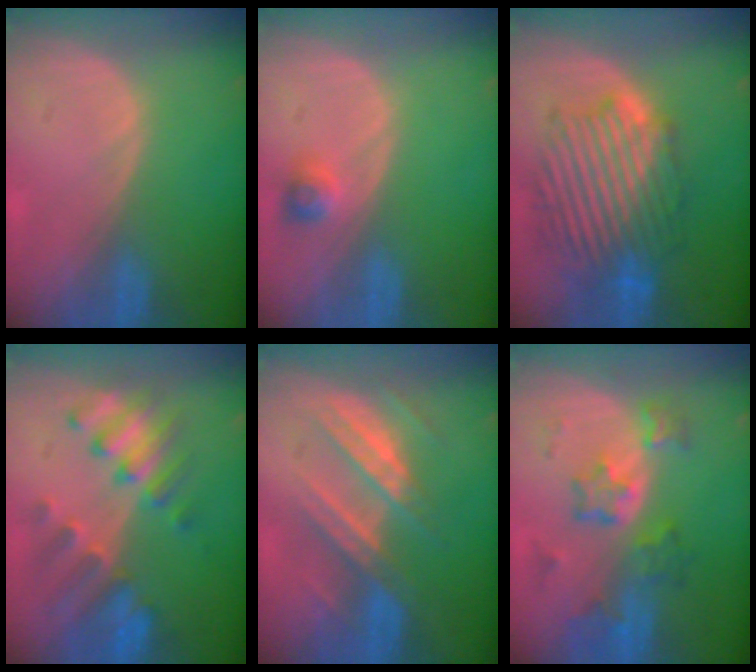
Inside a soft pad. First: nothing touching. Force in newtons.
{"total": 2.3, "press": 2.2, "slide": 0.3}
{"total": 11.3, "press": 11.2, "slide": 0.6}
{"total": 8.4, "press": 8.2, "slide": 2.1}
{"total": 7.3, "press": 7.3, "slide": 1.0}
{"total": 7.0, "press": 6.7, "slide": 2.2}